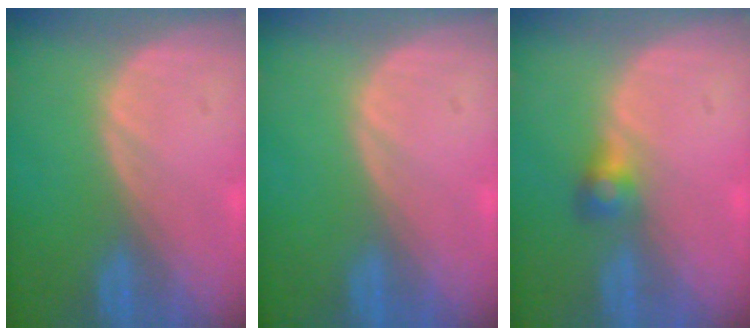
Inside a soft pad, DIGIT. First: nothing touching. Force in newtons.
{"total": 0.0}
{"total": 2.6, "press": 2.5, "slide": 0.2}